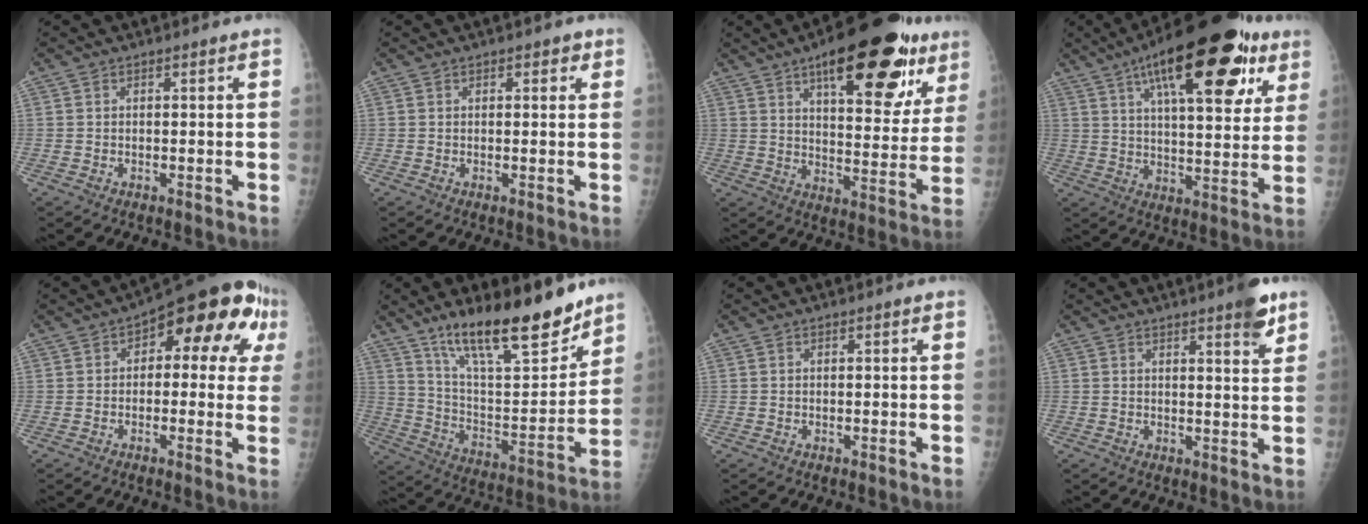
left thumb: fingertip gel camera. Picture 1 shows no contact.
{"total": 1.7, "force": [0.9, 1.0, 1.1], "torque": [-0.001, -0.001, 0.008]}
{"total": 25.7, "force": [13.8, 9.8, 19.3], "torque": [-0.236, -0.028, 0.199]}
{"total": 26.8, "force": [13.4, 10.0, 20.9], "torque": [-0.286, -0.009, 0.198]}
{"total": 15.5, "force": [4.3, 7.8, 12.7], "torque": [-0.107, 0.025, 0.039]}
{"total": 21.7, "force": [15.8, 6.0, 13.6], "torque": [-0.184, -0.090, 0.271]}
{"total": 0.0}
{"total": 5.4, "force": [3.5, 1.0, 4.0], "torque": [-0.045, -0.020, 0.042]}